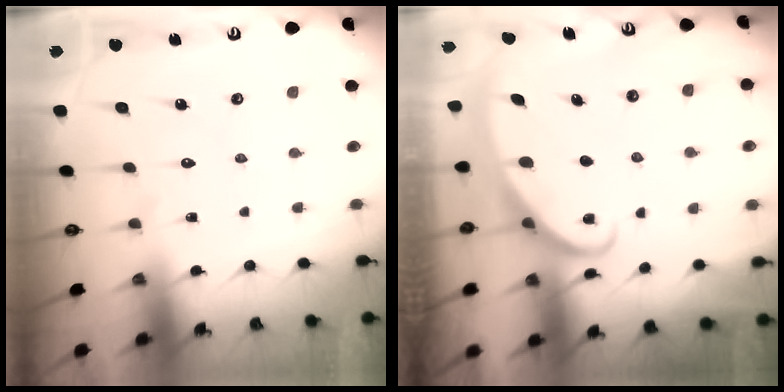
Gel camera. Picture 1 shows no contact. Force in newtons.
{"total": 2.8, "press": 2.8, "slide": 0.4}